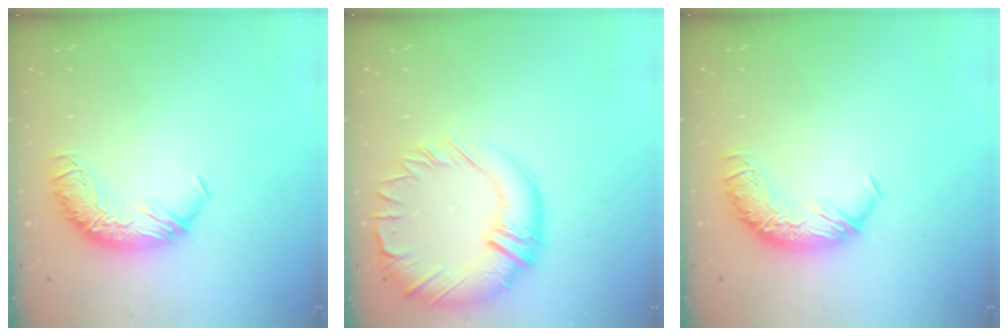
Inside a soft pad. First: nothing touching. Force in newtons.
{"total": 6.7, "press": 5.7, "slide": 3.6}
{"total": 0.0}